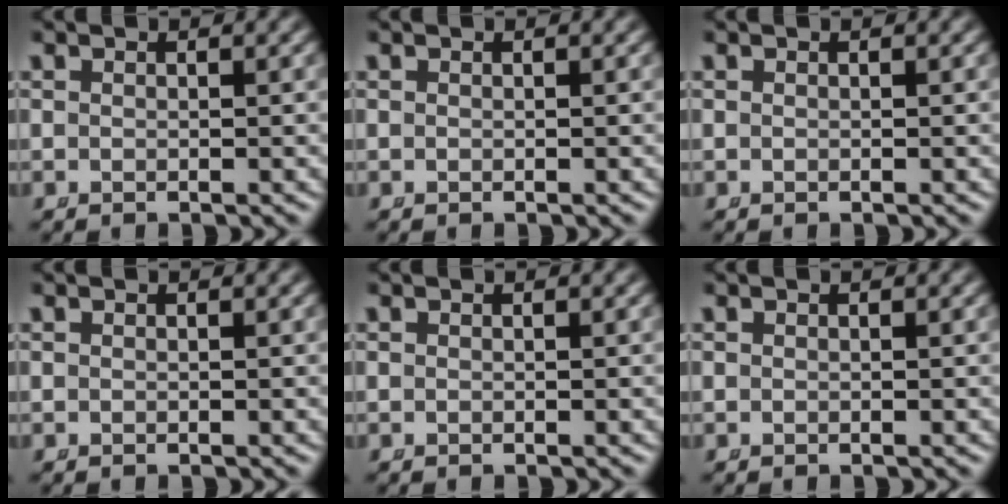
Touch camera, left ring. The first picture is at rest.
{"total": 0.0}
{"total": 0.0}
{"total": 0.0}
{"total": 0.0}
{"total": 0.0}